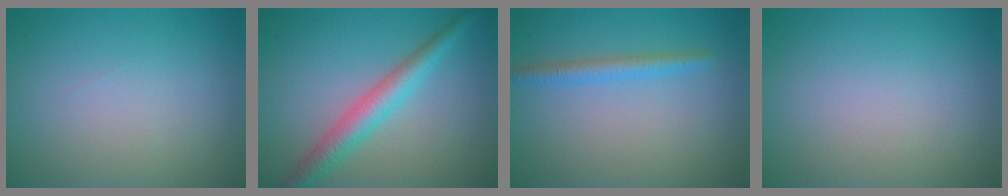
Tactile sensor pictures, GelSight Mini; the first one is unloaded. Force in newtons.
{"total": 3.9, "press": 3.9, "slide": 0.1}
{"total": 1.9, "press": 1.9, "slide": 0.2}
{"total": 0.0}